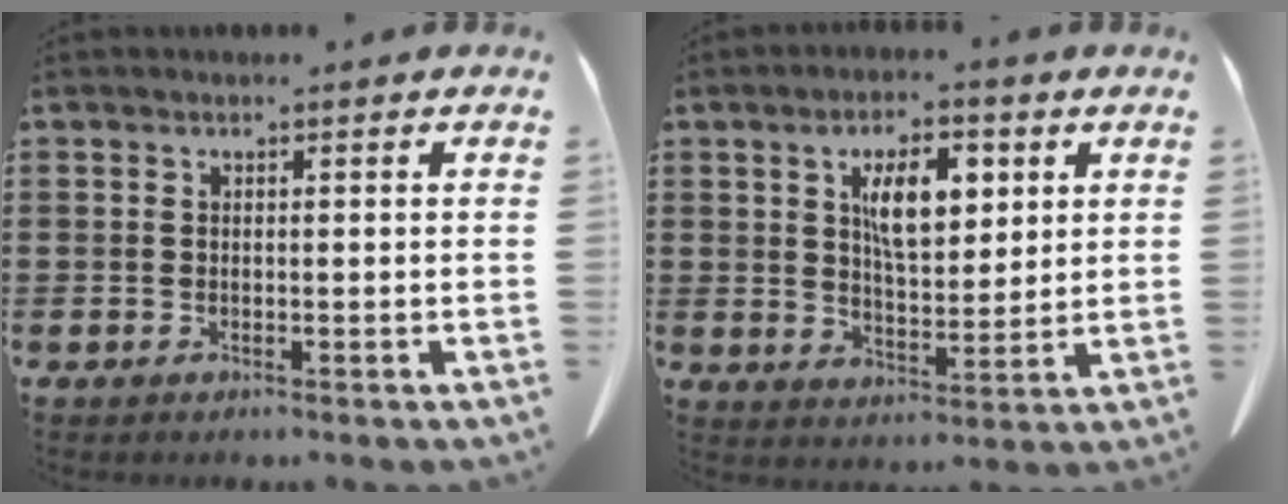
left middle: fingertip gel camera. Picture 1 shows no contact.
{"total": 9.3, "force": [4.2, 3.7, 7.4], "torque": [-0.130, -0.004, 0.067]}